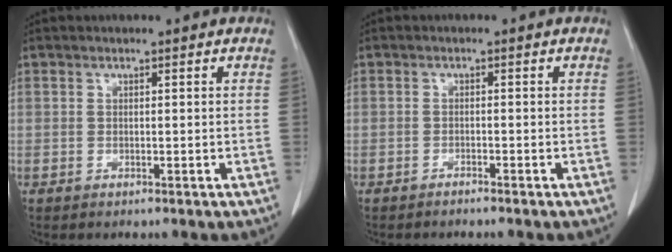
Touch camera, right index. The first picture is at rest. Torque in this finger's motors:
{"motor_torque": [-0.03, -0.06, 0.00, 0.01]}